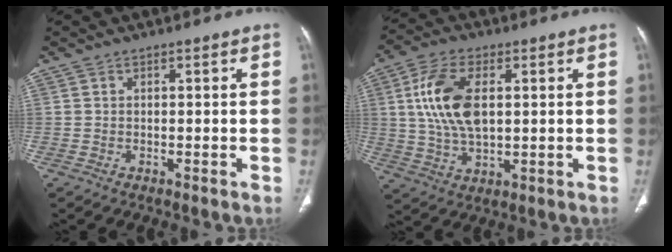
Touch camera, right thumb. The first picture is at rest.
{"total": 12.6, "force": [2.3, 6.8, 10.3], "torque": [-0.202, 0.000, 0.045]}